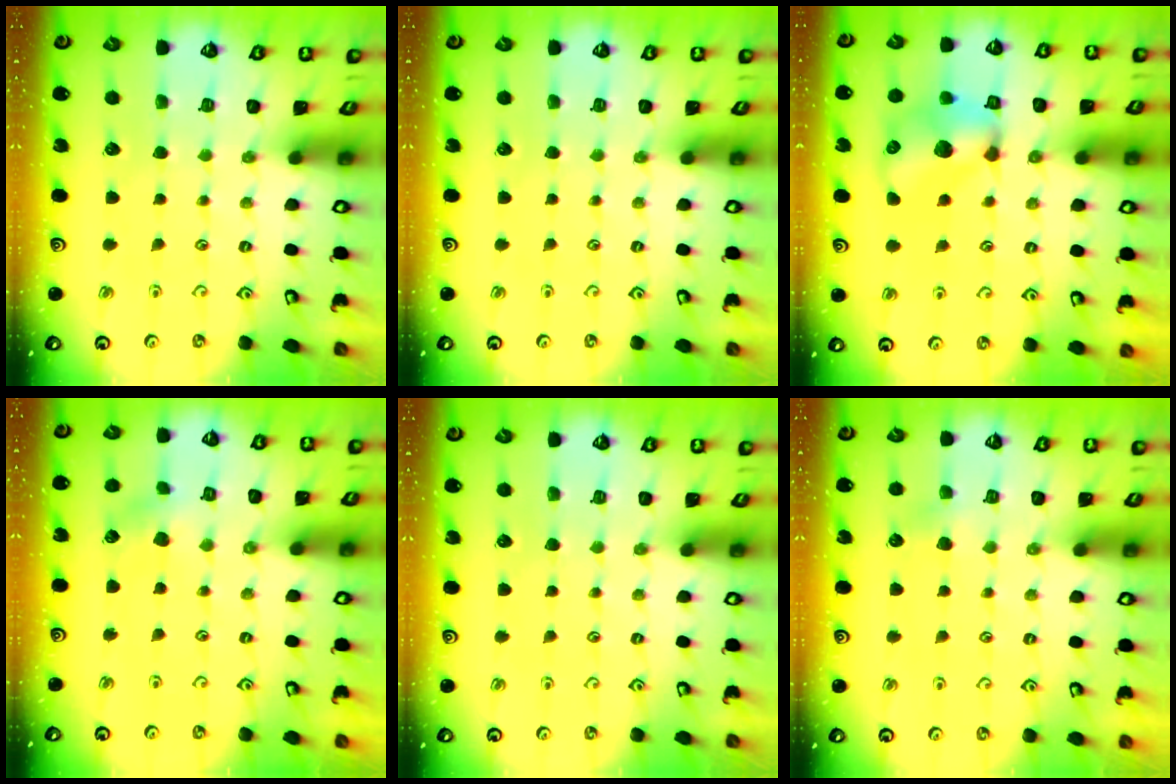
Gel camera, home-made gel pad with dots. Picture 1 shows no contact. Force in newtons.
{"total": 0.0}
{"total": 13.3, "press": 13.3, "slide": 0.9}
{"total": 1.8, "press": 1.8, "slide": 0.3}
{"total": 0.0}
{"total": 3.8, "press": 3.8, "slide": 0.3}